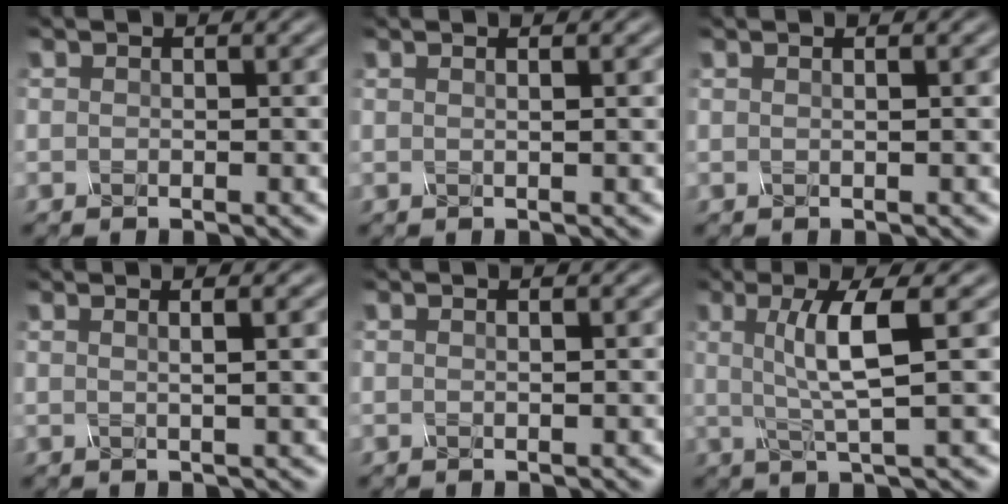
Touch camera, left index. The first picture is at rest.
{"total": 2.0, "force": [0.8, 0.9, 1.6], "torque": [-0.007, 0.000, -0.010]}
{"total": 1.4, "force": [0.6, 0.6, 1.1], "torque": [-0.003, -0.001, -0.005]}
{"total": 4.3, "force": [1.7, 1.8, 3.5], "torque": [-0.024, 0.024, -0.013]}
{"total": 1.1, "force": [0.5, 0.5, 0.8], "torque": [-0.004, -0.001, -0.003]}
{"total": 4.9, "force": [1.0, 0.7, 4.7], "torque": [-0.085, 0.002, 0.021]}